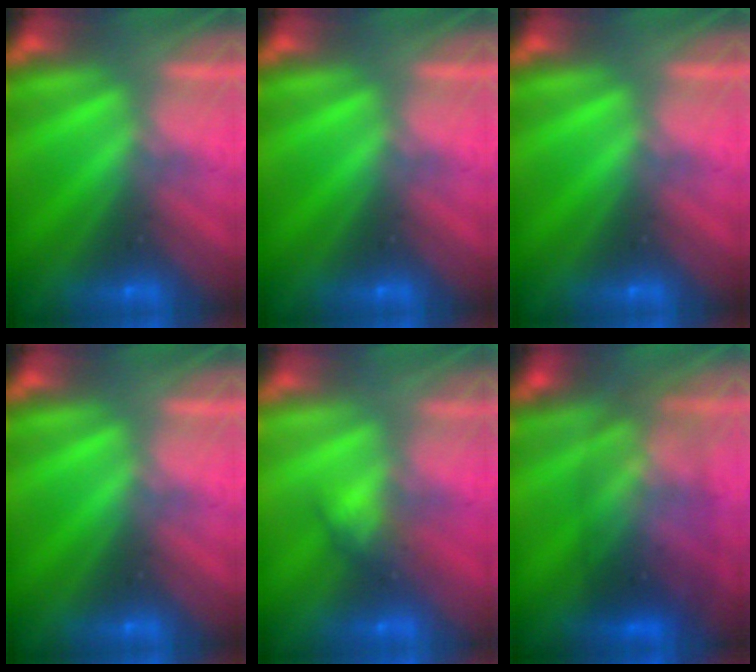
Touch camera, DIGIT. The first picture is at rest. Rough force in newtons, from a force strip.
{"total": 0.0}
{"total": 0.0}
{"total": 0.0}
{"total": 2.9}
{"total": 2.8}